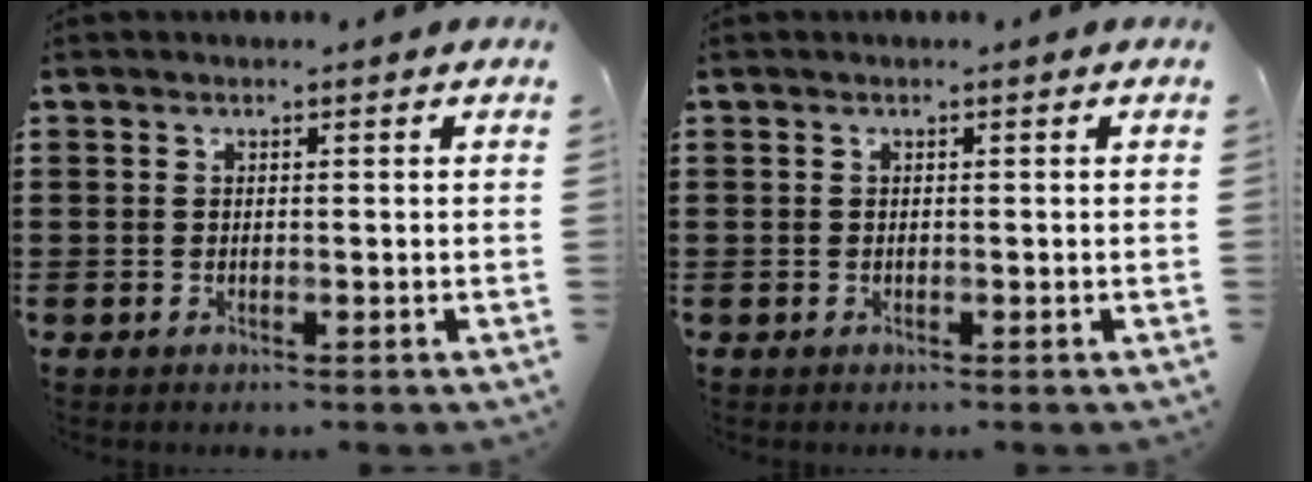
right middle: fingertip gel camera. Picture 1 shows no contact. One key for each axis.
{"total": 0.0}